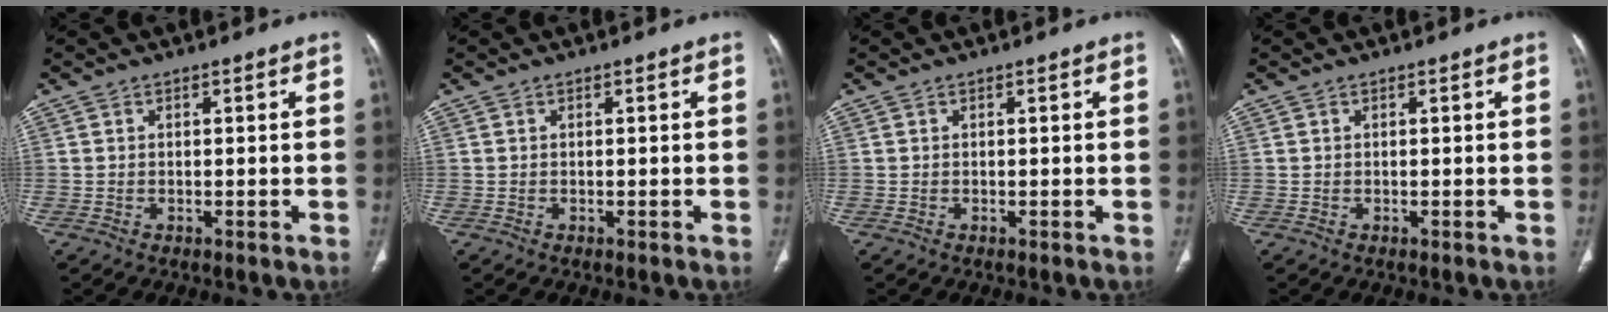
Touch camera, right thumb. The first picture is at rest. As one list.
[{"total": 0.0}, {"total": 0.0}, {"total": 0.0}]